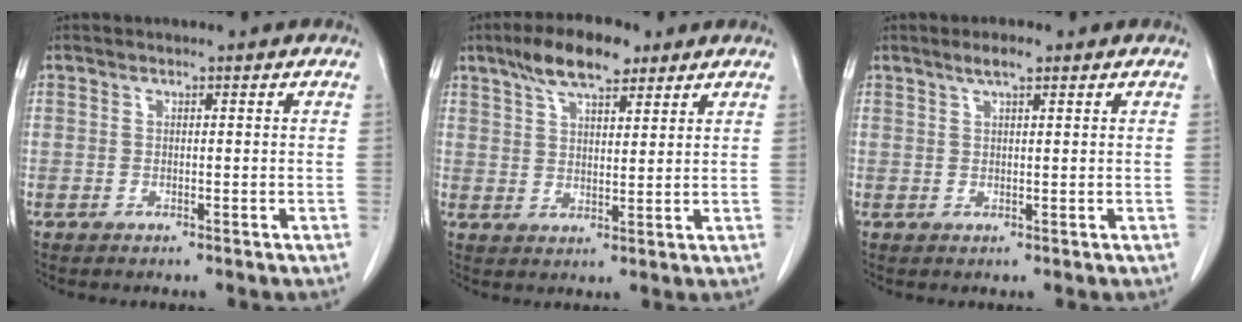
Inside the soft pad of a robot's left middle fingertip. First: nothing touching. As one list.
[{"total": 8.3, "force": [5.7, 2.7, 5.4], "torque": [-0.101, 0.013, 0.101]}, {"total": 2.4, "force": [1.6, 0.3, 1.7], "torque": [-0.037, 0.003, 0.029]}]